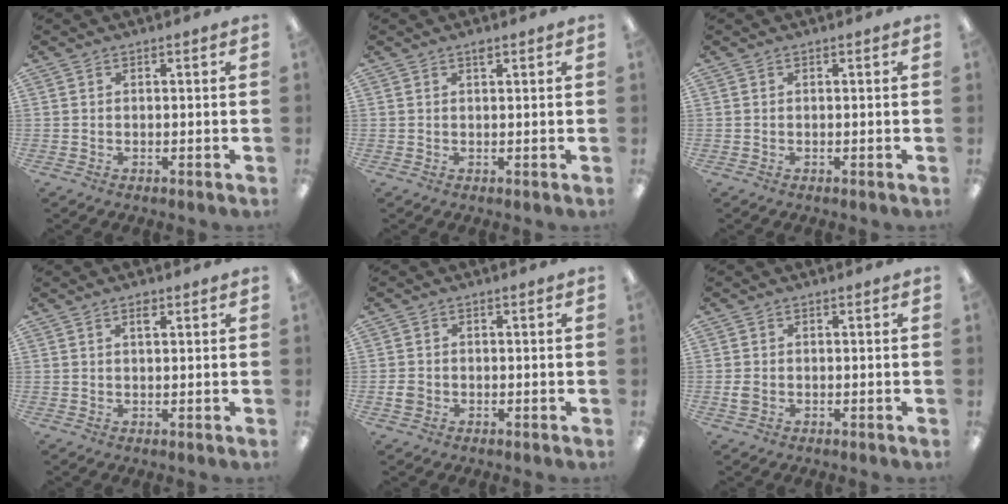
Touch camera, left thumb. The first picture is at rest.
{"total": 1.2, "force": [0.8, 0.4, 0.8], "torque": [-0.010, -0.002, 0.013]}
{"total": 0.0}
{"total": 2.2, "force": [1.3, 0.9, 1.5], "torque": [-0.025, 0.000, 0.021]}
{"total": 2.3, "force": [-0.5, 1.9, 1.0], "torque": [-0.017, 0.003, -0.010]}
{"total": 2.1, "force": [-0.4, 1.5, 1.3], "torque": [-0.029, 0.001, -0.009]}